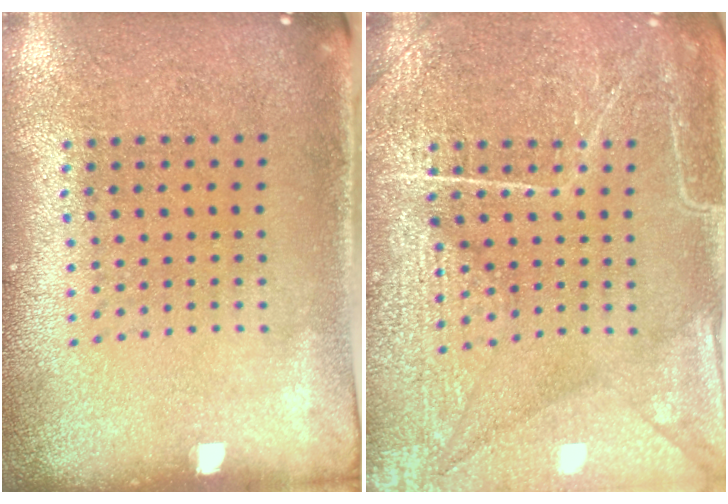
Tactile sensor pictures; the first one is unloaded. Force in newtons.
{"total": 6.7, "press": 6.6, "slide": 0.8}